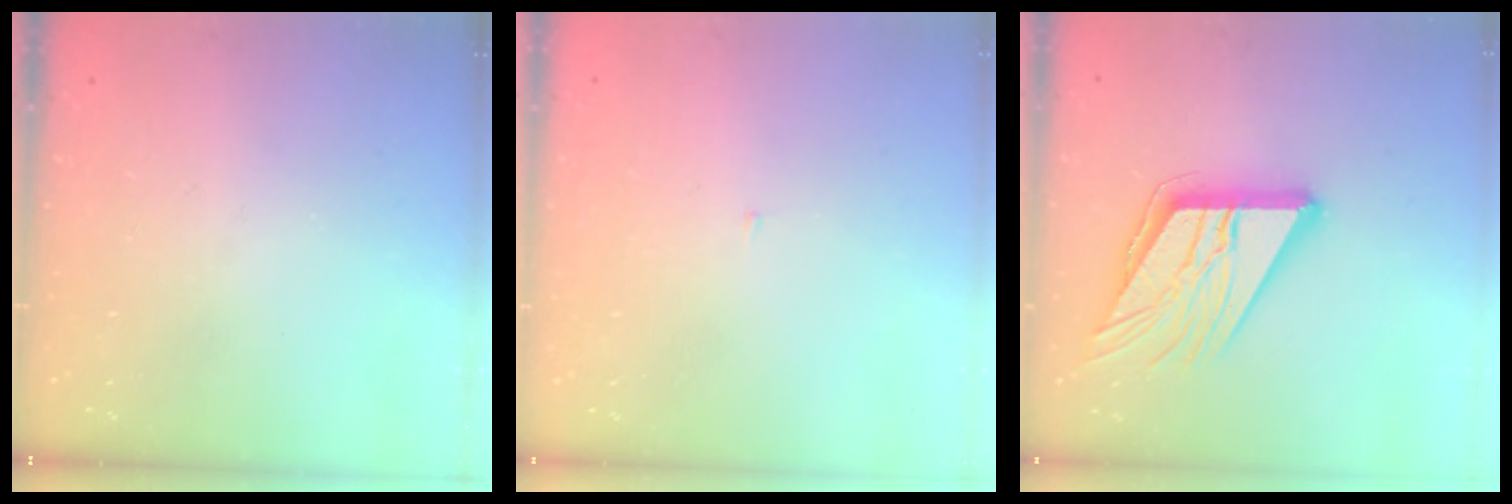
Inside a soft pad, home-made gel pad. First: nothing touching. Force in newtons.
{"total": 2.1, "press": 2.1, "slide": 0.2}
{"total": 17.3, "press": 17.1, "slide": 2.7}